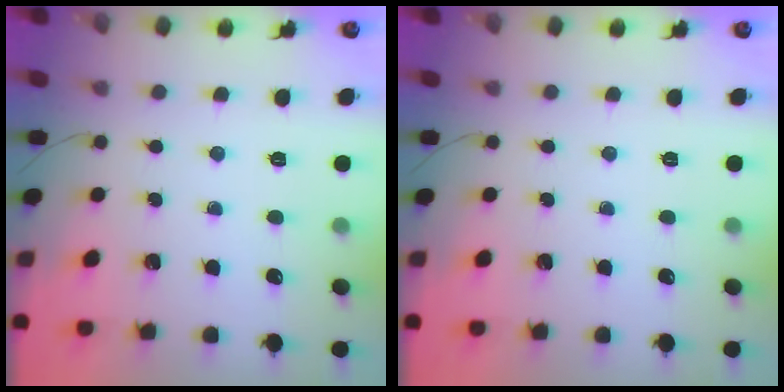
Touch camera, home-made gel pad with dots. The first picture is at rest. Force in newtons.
{"total": 0.0}